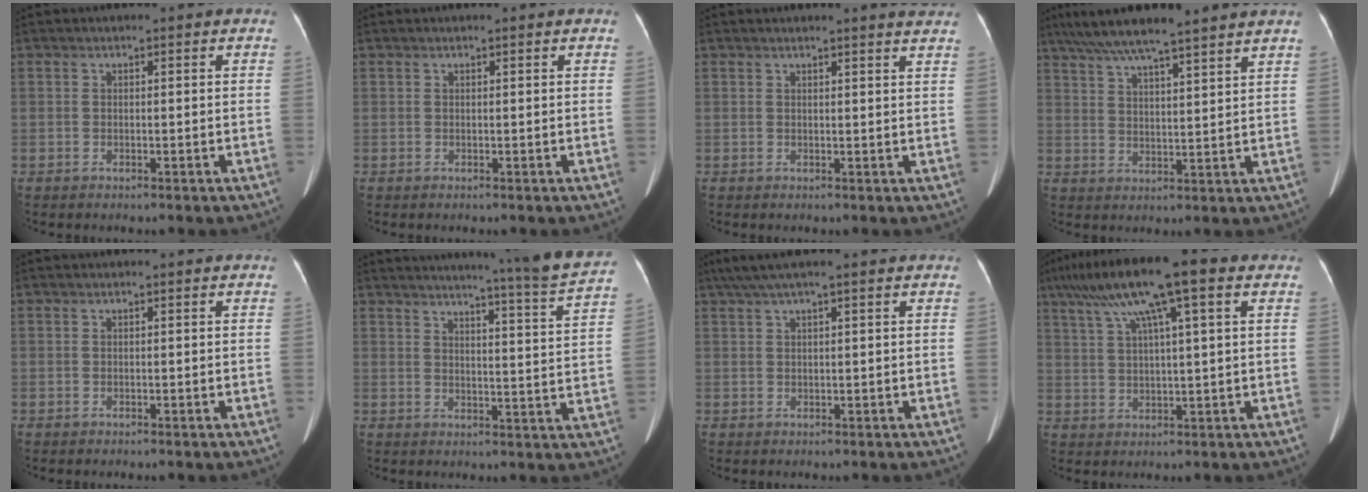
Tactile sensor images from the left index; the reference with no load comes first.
{"total": 0.0}
{"total": 5.4, "force": [5.0, -0.5, 2.0], "torque": [-0.024, -0.002, 0.033]}
{"total": 14.2, "force": [11.9, -0.3, 7.7], "torque": [-0.137, 0.035, 0.176]}
{"total": 0.0}
{"total": 16.0, "force": [14.6, -1.7, 6.4], "torque": [-0.097, -0.065, 0.168]}
{"total": 5.6, "force": [4.3, -0.6, 3.6], "torque": [-0.065, 0.041, 0.076]}
{"total": 13.9, "force": [7.5, 1.1, 11.6], "torque": [-0.212, 0.044, 0.124]}